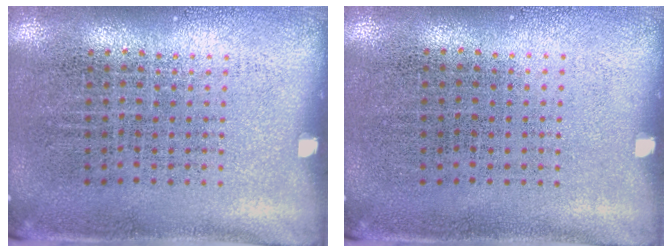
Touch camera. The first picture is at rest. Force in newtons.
{"total": 0.0}